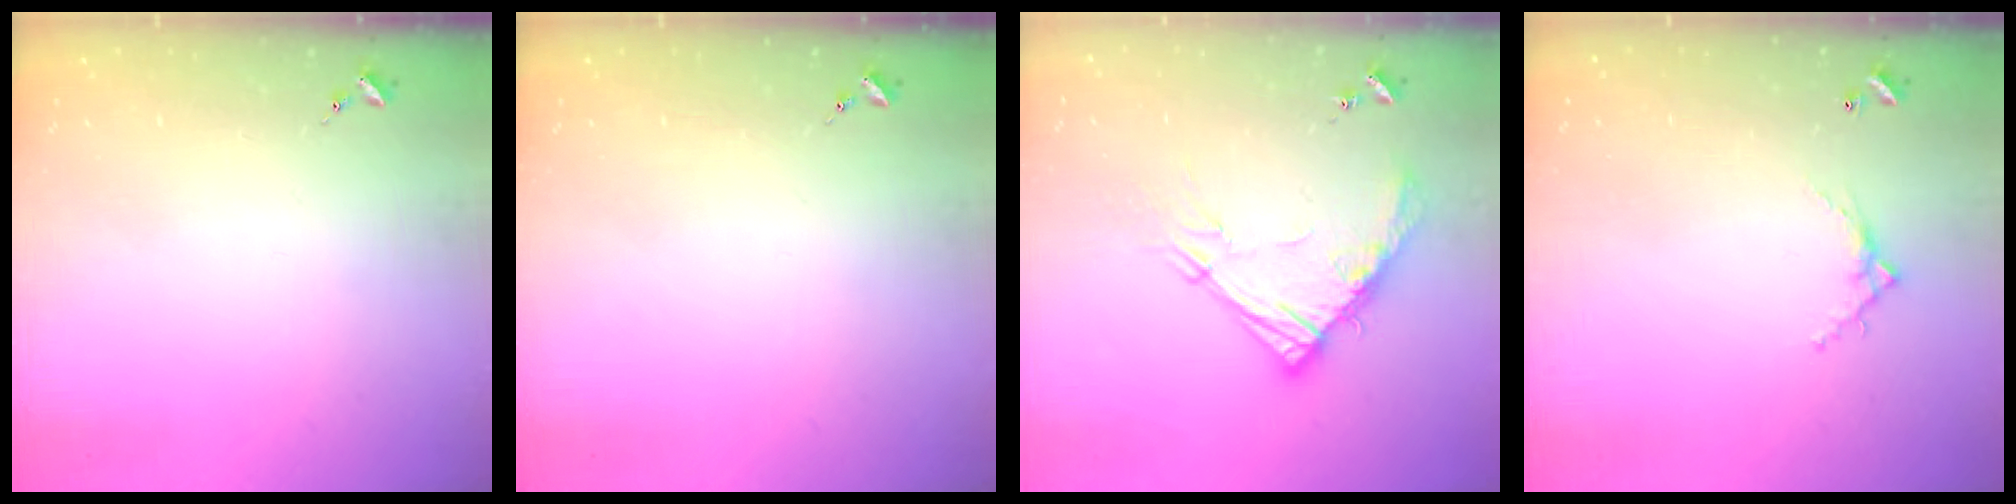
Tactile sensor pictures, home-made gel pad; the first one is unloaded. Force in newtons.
{"total": 0.0}
{"total": 15.1, "press": 15.1, "slide": 1.5}
{"total": 5.2, "press": 5.2, "slide": 0.2}